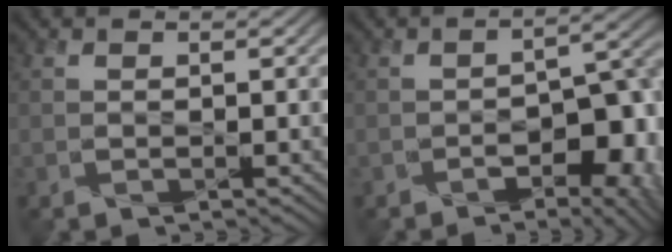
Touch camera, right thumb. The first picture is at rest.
{"total": 11.7, "force": [-5.1, 6.3, 8.4], "torque": [-0.074, -0.001, -0.064]}